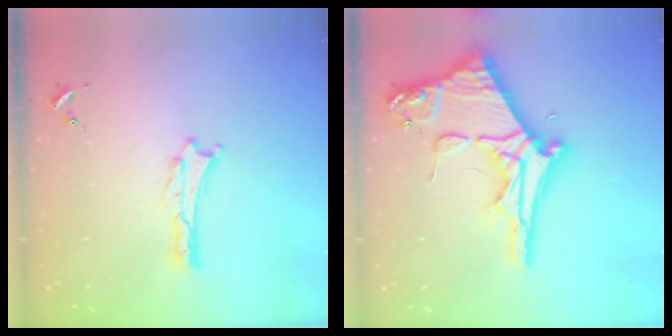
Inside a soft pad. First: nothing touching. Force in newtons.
{"total": 11.6, "press": 11.6, "slide": 1.3}